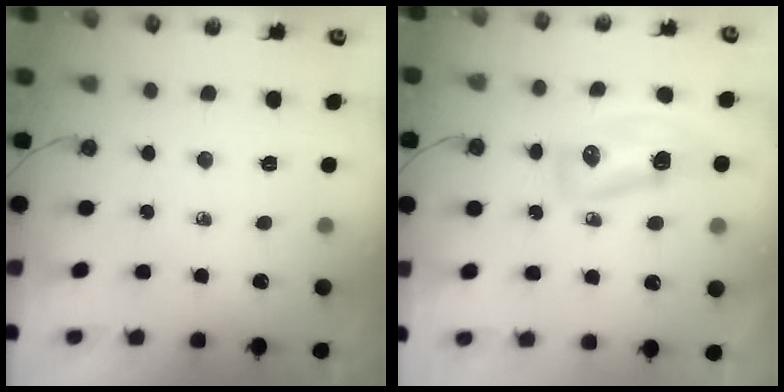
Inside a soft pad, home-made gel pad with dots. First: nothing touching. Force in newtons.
{"total": 9.3, "press": 9.2, "slide": 1.4}